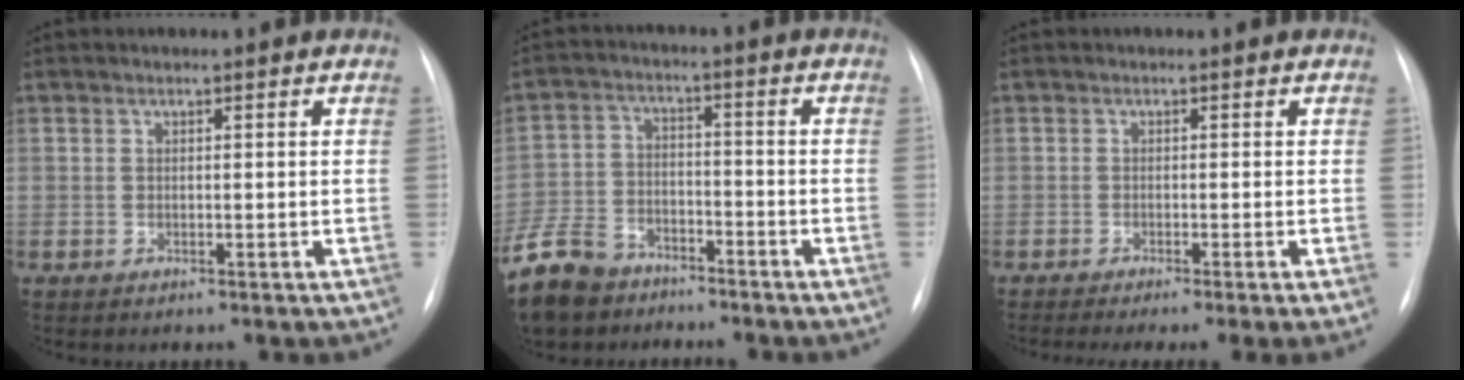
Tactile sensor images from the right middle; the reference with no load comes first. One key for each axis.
{"total": 13.7, "fx": -10.3, "fy": 7.6, "fz": 4.9, "tx": -0.133, "ty": -0.003, "tz": -0.185}
{"total": 6.4, "fx": -4.8, "fy": -0.8, "fz": 4.1, "tx": -0.046, "ty": -0.019, "tz": -0.074}